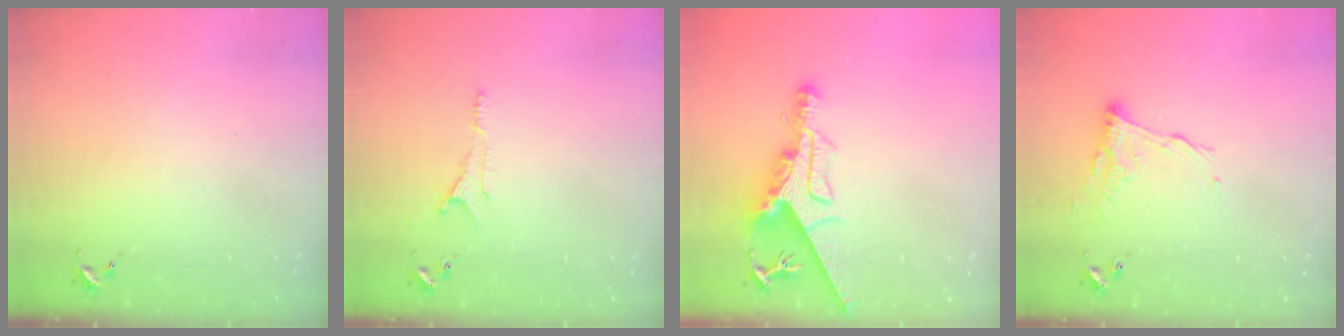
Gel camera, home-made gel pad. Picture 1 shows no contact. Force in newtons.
{"total": 6.7, "press": 6.6, "slide": 0.8}
{"total": 12.6, "press": 12.5, "slide": 1.4}
{"total": 11.0, "press": 11.0, "slide": 0.6}